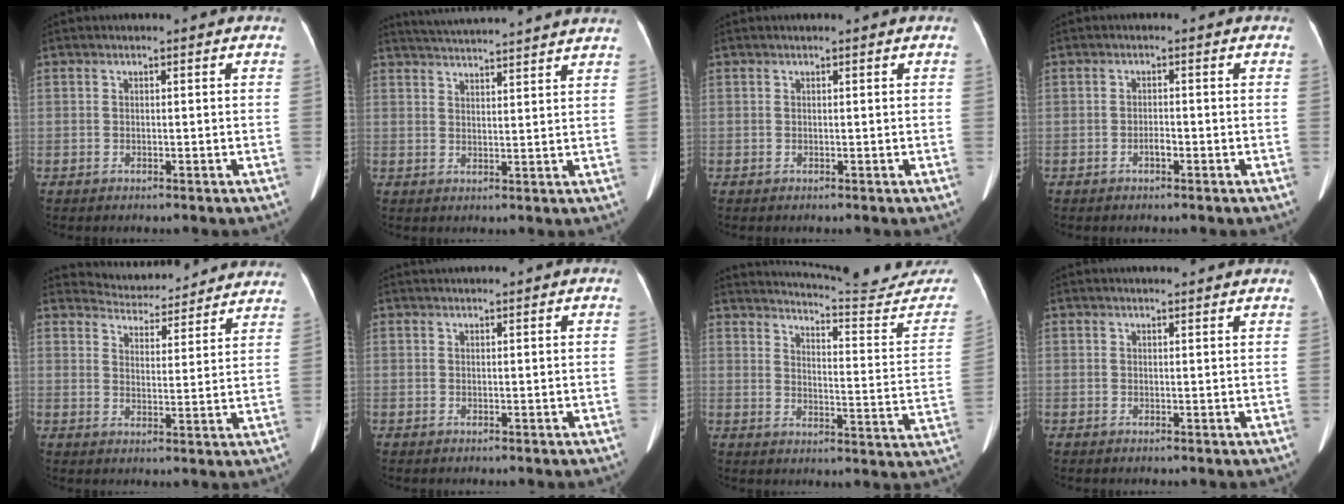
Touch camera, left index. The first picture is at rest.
{"total": 15.0, "force": [14.1, -0.3, 5.1], "torque": [-0.093, 0.009, 0.189]}
{"total": 0.6, "force": [0.5, -0.1, 0.3], "torque": [-0.003, 0.007, 0.012]}
{"total": 1.2, "force": [-0.9, 0.4, 0.8], "torque": [-0.015, -0.001, -0.016]}
{"total": 14.8, "force": [14.4, 3.2, 2.0], "torque": [-0.013, 0.003, 0.174]}
{"total": 2.2, "force": [2.0, -0.4, 0.6], "torque": [-0.006, 0.025, 0.039]}
{"total": 22.0, "force": [21.4, 0.0, 5.1], "torque": [-0.076, -0.122, 0.251]}
{"total": 4.4, "force": [4.2, 0.2, 1.4], "torque": [-0.021, 0.016, 0.044]}